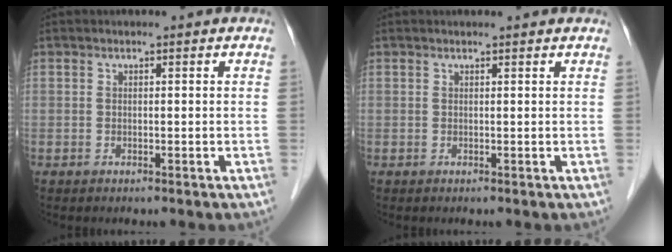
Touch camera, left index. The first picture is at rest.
{"total": 2.0, "force": [1.9, 0.2, 0.5], "torque": [-0.011, 0.013, 0.020]}